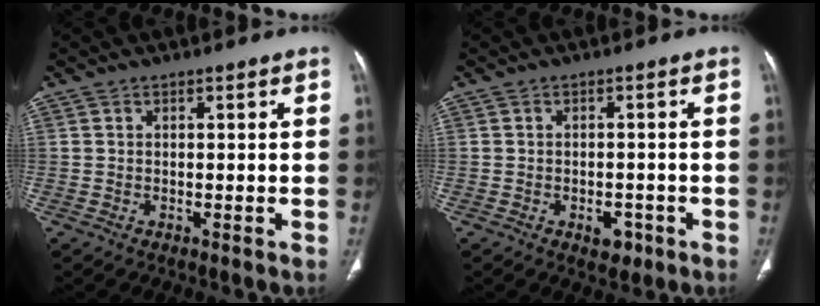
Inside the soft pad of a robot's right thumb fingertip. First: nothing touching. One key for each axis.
{"total": 3.2, "fx": -1.6, "fy": 2.1, "fz": 1.9, "tx": -0.007, "ty": 0.007, "tz": -0.016}